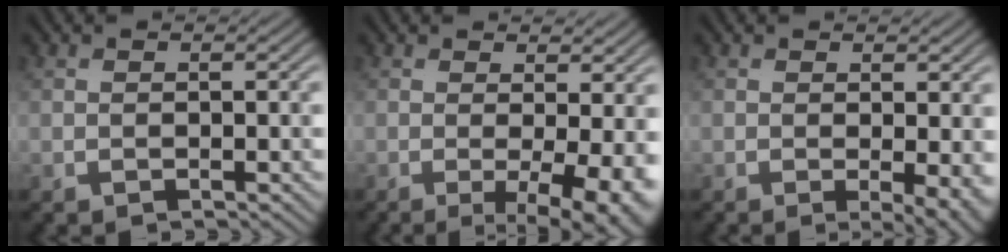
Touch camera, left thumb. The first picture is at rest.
{"total": 7.2, "force": [-0.8, 1.9, 6.9], "torque": [-0.101, -0.009, -0.007]}
{"total": 3.8, "force": [-0.3, 0.8, 3.7], "torque": [-0.055, -0.009, -0.005]}